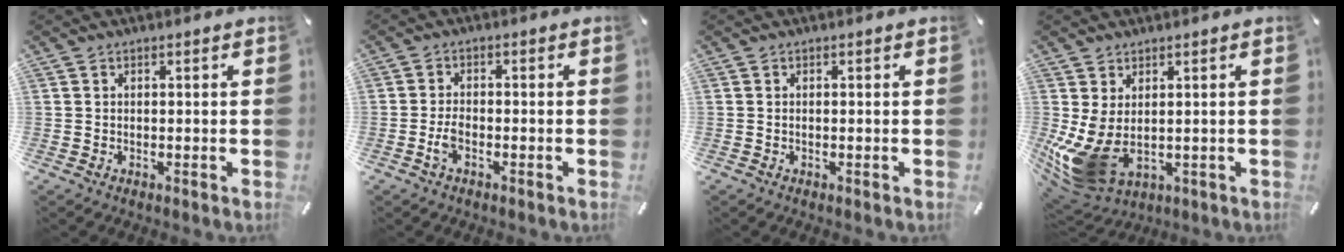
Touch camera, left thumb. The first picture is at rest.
{"total": 3.2, "force": [-1.4, 1.5, 2.4], "torque": [-0.046, 0.005, -0.026]}
{"total": 0.0}
{"total": 9.9, "force": [-0.9, 6.6, 7.2], "torque": [-0.159, -0.014, -0.011]}